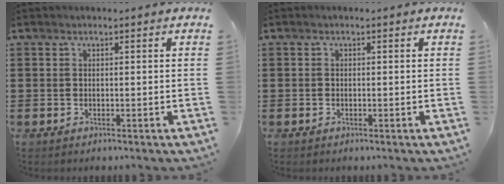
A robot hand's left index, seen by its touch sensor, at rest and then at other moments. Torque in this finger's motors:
{"motor_torque": [-0.07, 0.03, -0.02, -0.01]}